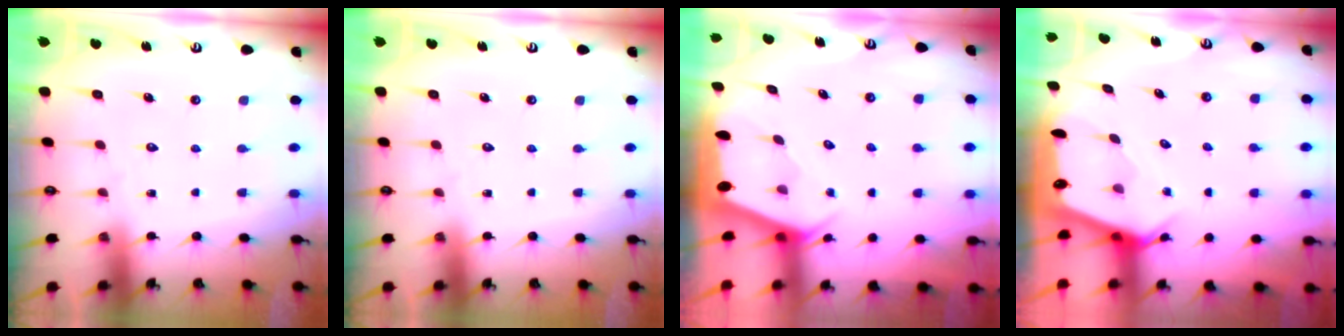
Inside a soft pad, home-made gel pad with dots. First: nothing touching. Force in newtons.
{"total": 0.0}
{"total": 2.0, "press": 2.0, "slide": 0.3}
{"total": 2.7, "press": 2.7, "slide": 0.1}